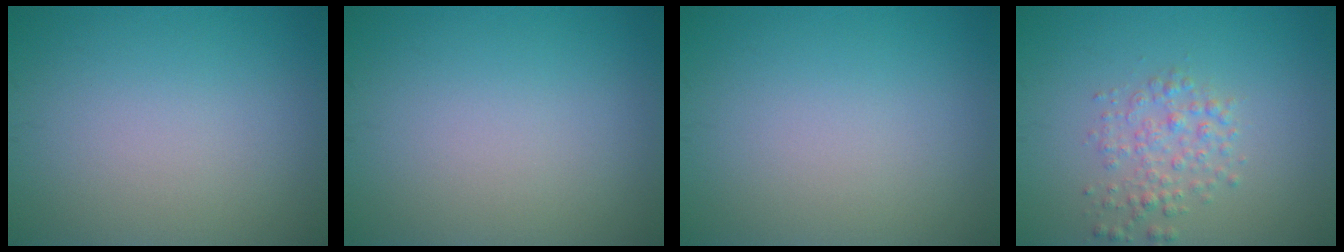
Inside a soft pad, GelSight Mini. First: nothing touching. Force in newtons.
{"total": 0.0}
{"total": 0.0}
{"total": 2.5, "press": 2.5, "slide": 0.1}